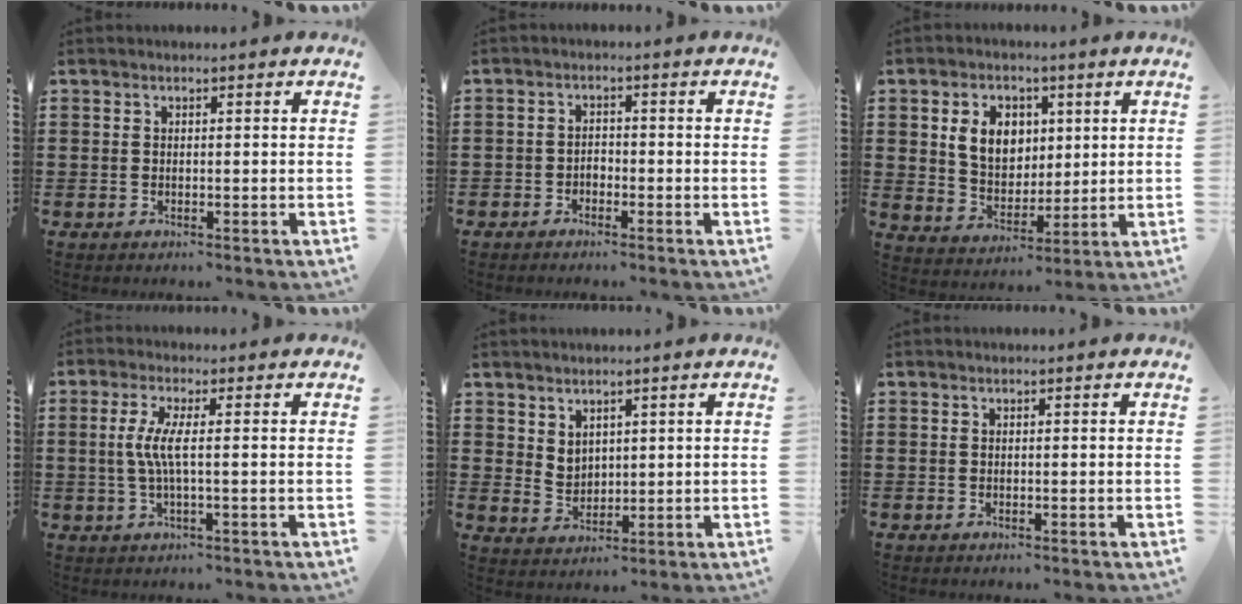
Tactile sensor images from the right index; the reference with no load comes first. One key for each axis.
{"total": 1.7, "fx": -1.4, "fy": 0.8, "fz": 0.3, "tx": -0.012, "ty": 0.003, "tz": -0.031}
{"total": 7.6, "fx": 2.2, "fy": 5.9, "fz": 4.3, "tx": -0.091, "ty": 0.015, "tz": 0.036}
{"total": 4.6, "fx": -0.1, "fy": 0.3, "fz": 4.6, "tx": -0.106, "ty": -0.011, "tz": -0.012}
{"total": 3.3, "fx": 2.6, "fy": 2.0, "fz": 0.4, "tx": -0.019, "ty": 0.004, "tz": 0.050}
{"total": 0.0}